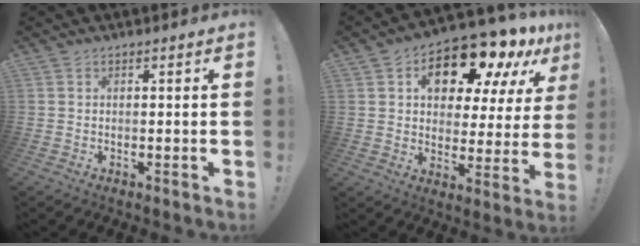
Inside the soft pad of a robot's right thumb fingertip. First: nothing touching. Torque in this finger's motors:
{"motor_torque": [0.47, 2.46, 1.45, 0.23, 0.07]}